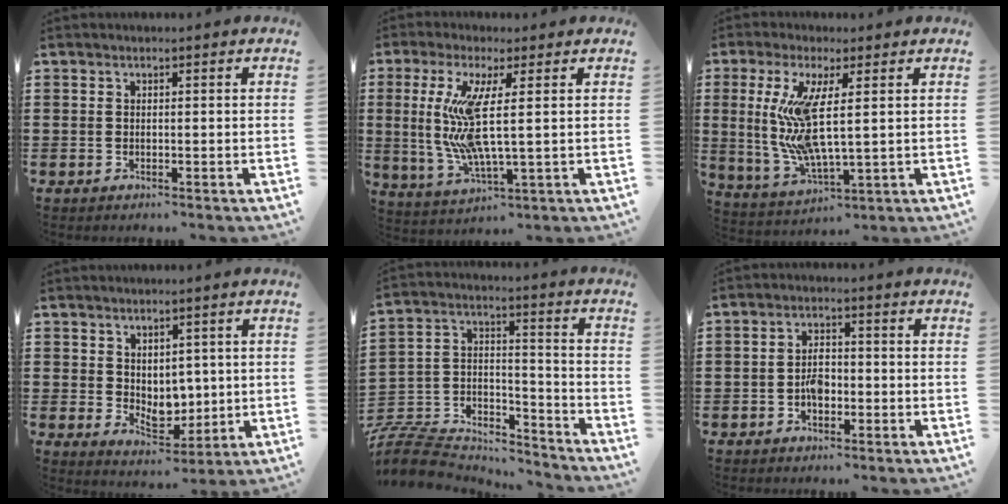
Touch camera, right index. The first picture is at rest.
{"total": 10.4, "force": [1.7, 1.6, 10.1], "torque": [-0.225, -0.023, 0.023]}
{"total": 10.5, "force": [2.1, 2.7, 9.9], "torque": [-0.224, -0.020, 0.034]}
{"total": 5.1, "force": [1.9, 3.9, 2.7], "torque": [-0.038, -0.007, 0.035]}
{"total": 9.0, "force": [-8.3, 2.7, 1.8], "torque": [-0.048, 0.012, -0.168]}
{"total": 3.3, "force": [-1.0, 1.8, 2.6], "torque": [-0.057, 0.003, -0.022]}